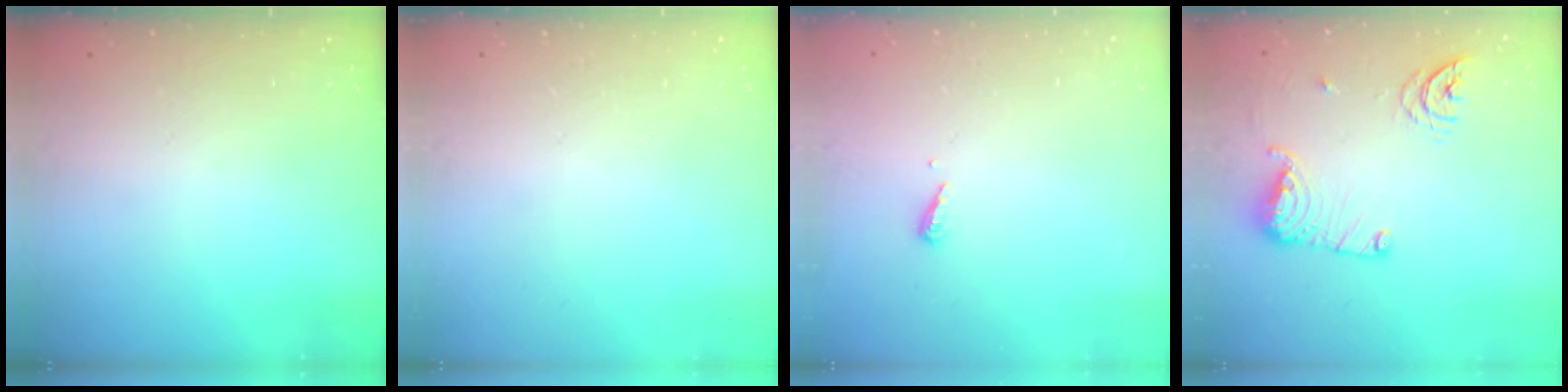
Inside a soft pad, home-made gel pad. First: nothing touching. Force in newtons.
{"total": 0.0}
{"total": 4.8, "press": 4.8, "slide": 0.5}
{"total": 12.2, "press": 12.1, "slide": 1.2}